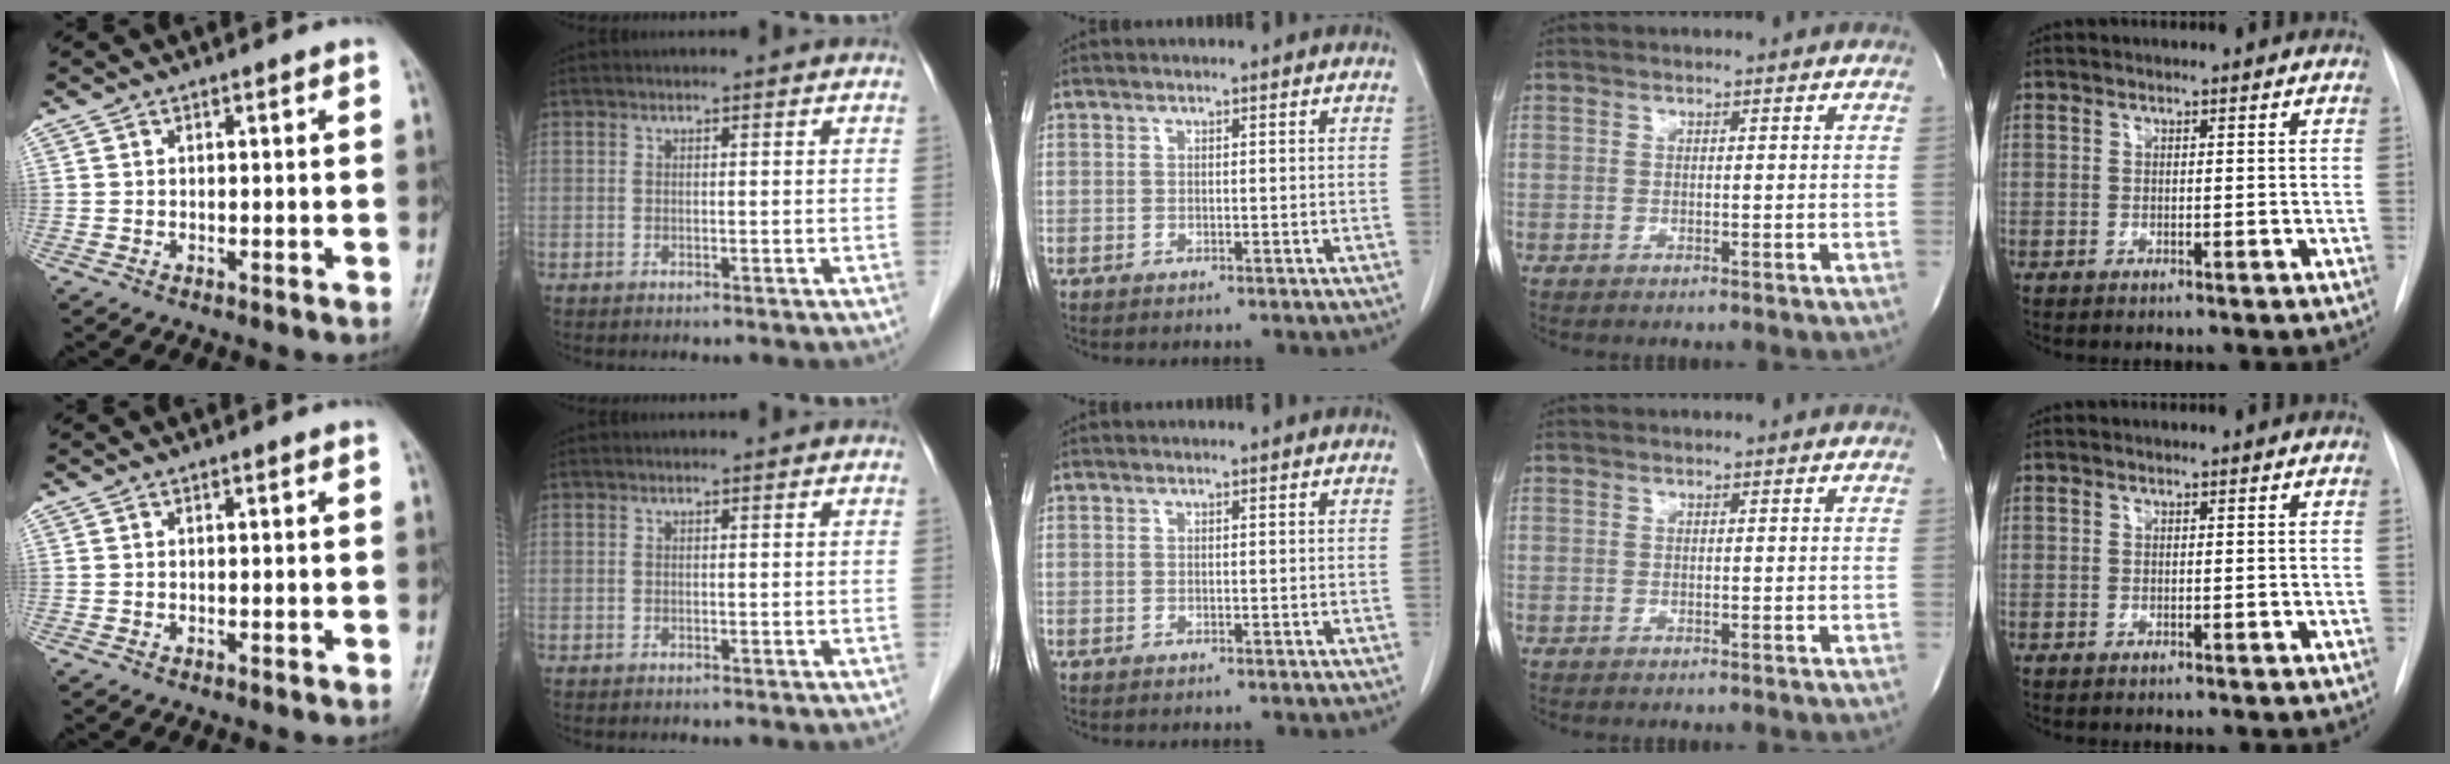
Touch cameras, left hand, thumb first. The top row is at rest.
{}